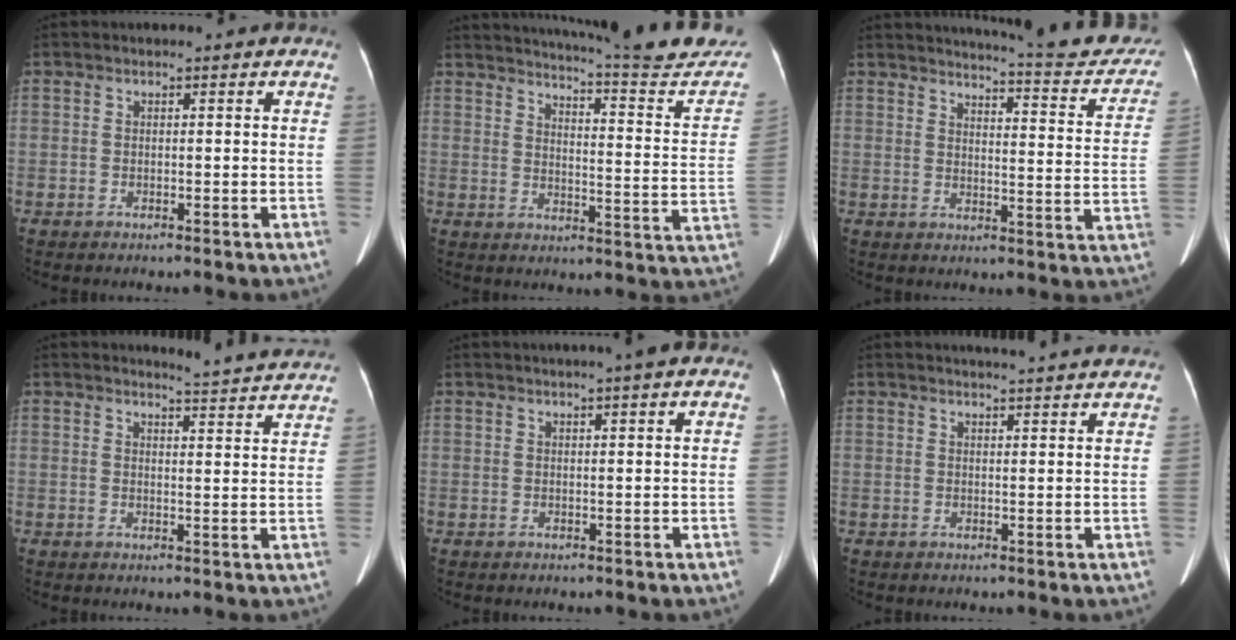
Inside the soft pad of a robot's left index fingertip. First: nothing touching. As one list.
[{"total": 22.6, "force": [21.2, 1.0, 7.7], "torque": [-0.107, -0.089, 0.254]}, {"total": 18.9, "force": [17.5, 2.4, 6.6], "torque": [-0.071, -0.065, 0.192]}, {"total": 8.2, "force": [8.1, -0.7, 1.1], "torque": [-0.029, -0.023, 0.086]}, {"total": 3.5, "force": [2.4, -0.3, 2.5], "torque": [-0.035, 0.019, 0.036]}, {"total": 8.0, "force": [7.4, -0.4, 2.9], "torque": [-0.039, 0.016, 0.079]}]